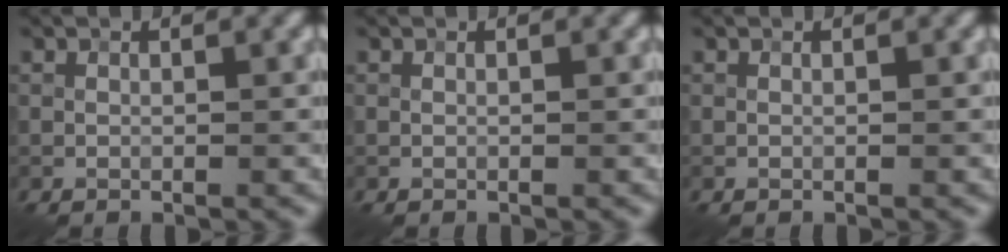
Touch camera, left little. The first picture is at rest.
{"total": 0.0}
{"total": 0.0}